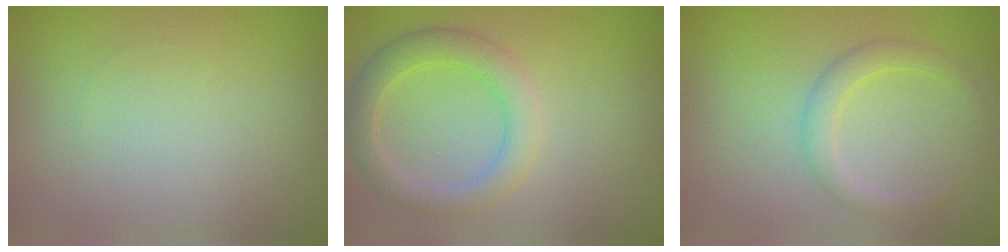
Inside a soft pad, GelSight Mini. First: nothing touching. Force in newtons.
{"total": 3.8, "press": 3.8, "slide": 0.3}
{"total": 2.3, "press": 2.2, "slide": 0.1}